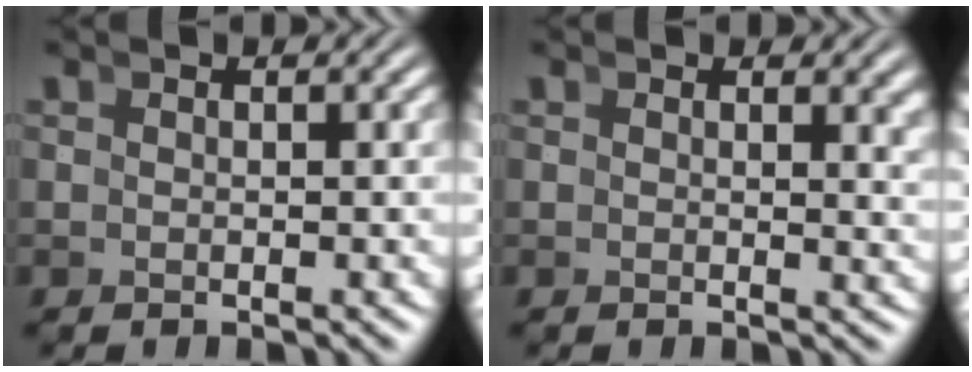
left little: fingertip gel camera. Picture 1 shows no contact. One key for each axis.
{"total": 1.2, "fx": 1.1, "fy": 0.0, "fz": 0.6, "tx": -0.008, "ty": -0.003, "tz": 0.013}